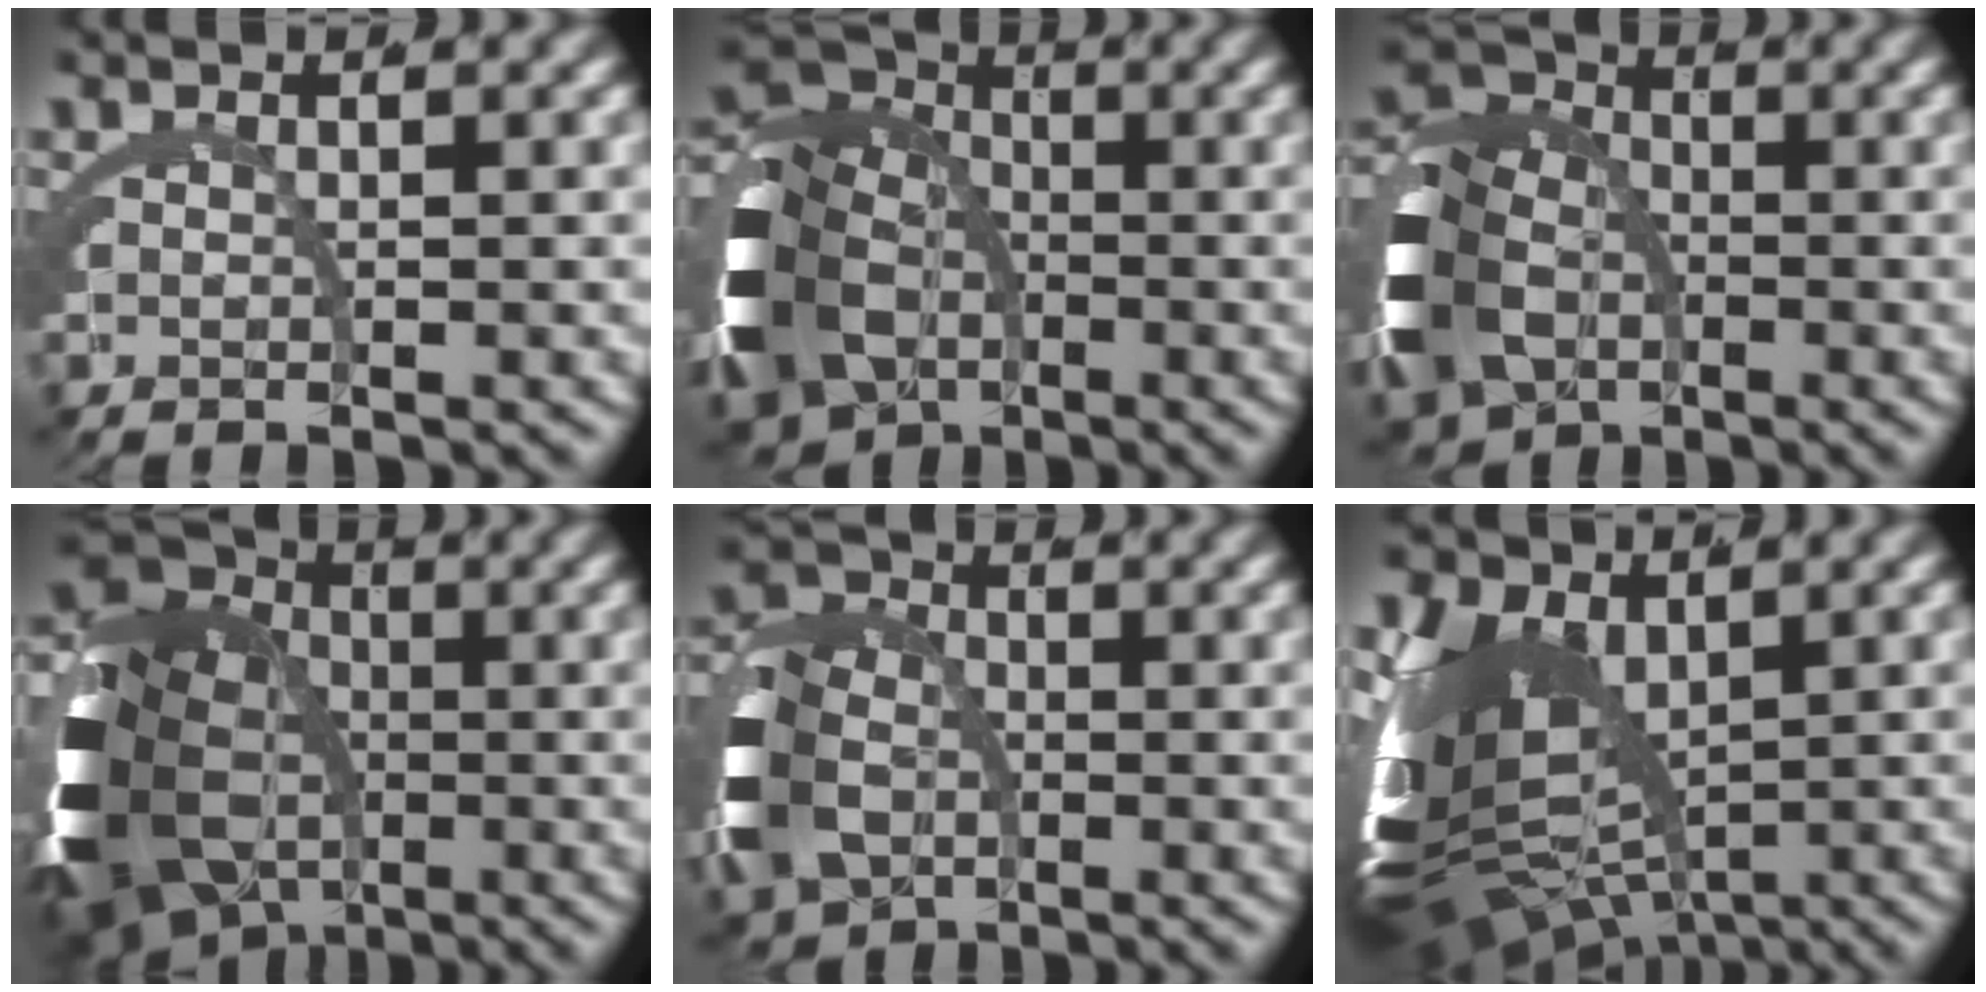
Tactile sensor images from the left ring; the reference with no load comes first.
{"total": 12.4, "force": [-3.1, 8.8, 8.1], "torque": [-0.144, -0.036, -0.040]}
{"total": 10.3, "force": [-2.2, 7.9, 6.3], "torque": [-0.114, -0.026, -0.029]}
{"total": 14.7, "force": [-2.3, 10.4, 10.2], "torque": [-0.180, -0.045, -0.026]}
{"total": 7.3, "force": [-1.7, 5.6, 4.3], "torque": [-0.097, -0.028, -0.017]}
{"total": 13.4, "force": [-2.2, 8.3, 10.3], "torque": [-0.223, -0.054, -0.010]}